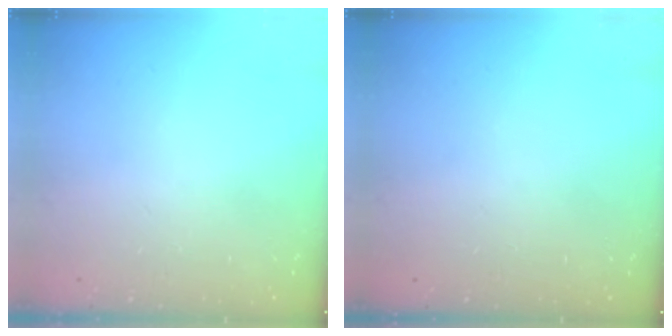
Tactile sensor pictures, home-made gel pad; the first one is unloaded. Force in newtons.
{"total": 0.0}